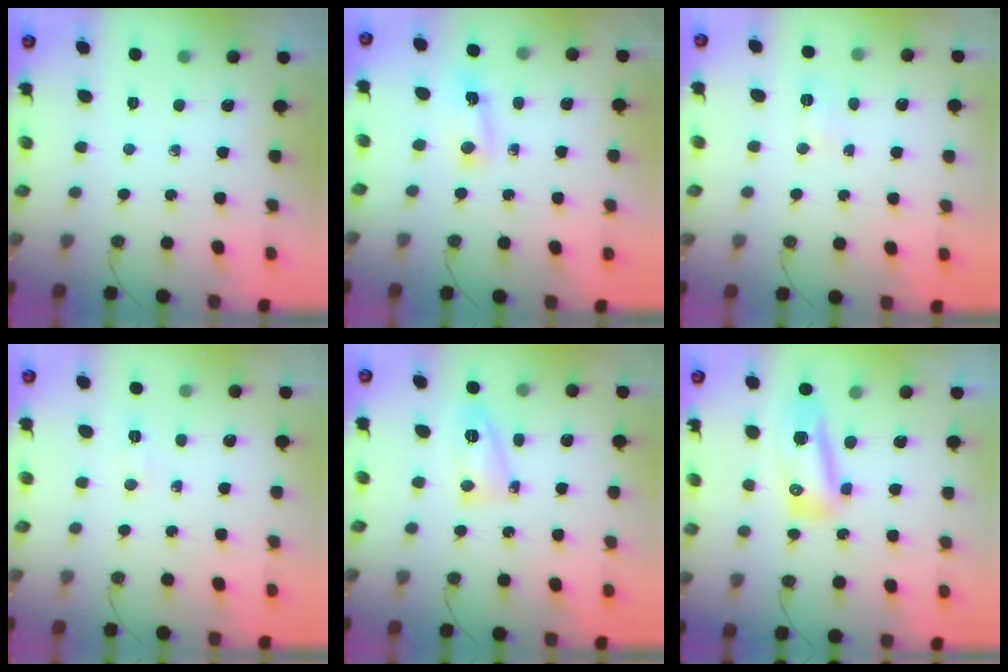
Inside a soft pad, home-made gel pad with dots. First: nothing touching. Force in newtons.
{"total": 3.1, "press": 3.1, "slide": 0.5}
{"total": 3.9, "press": 3.9, "slide": 0.5}
{"total": 3.4, "press": 3.4, "slide": 0.6}
{"total": 9.6, "press": 9.6, "slide": 1.0}
{"total": 10.2, "press": 9.9, "slide": 2.4}